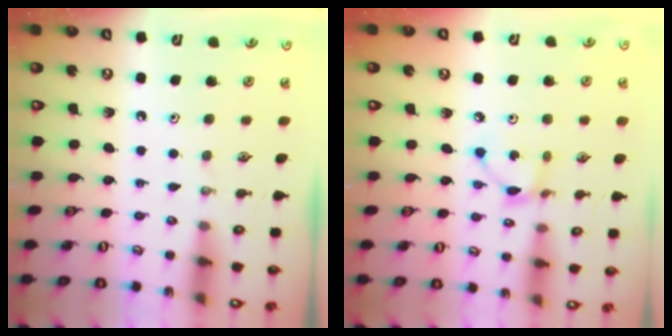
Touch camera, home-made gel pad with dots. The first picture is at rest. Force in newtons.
{"total": 3.4, "press": 3.4, "slide": 0.2}